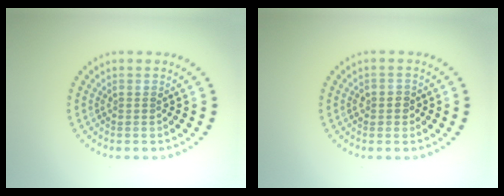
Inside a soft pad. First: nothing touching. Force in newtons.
{"total": 1.5, "press": 1.4, "slide": 0.5}